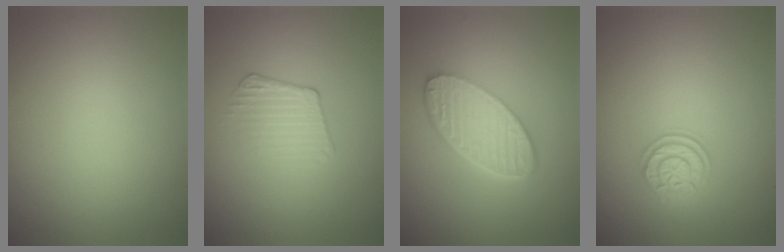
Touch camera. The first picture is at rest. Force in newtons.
{"total": 1.8, "press": 0.9, "slide": 1.5}
{"total": 6.0, "press": 4.4, "slide": 4.1}
{"total": 2.1, "press": 2.1, "slide": 0.3}